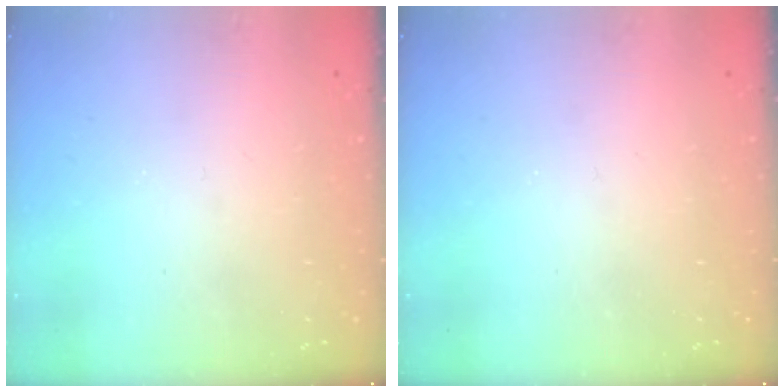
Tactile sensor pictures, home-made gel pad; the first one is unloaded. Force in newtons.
{"total": 0.0}